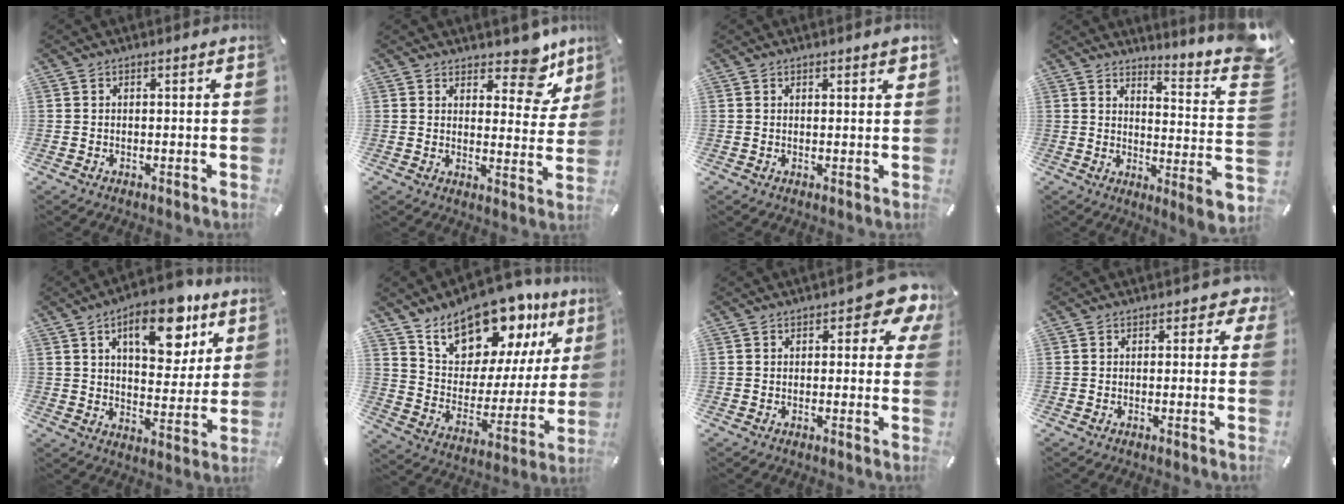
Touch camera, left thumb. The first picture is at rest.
{"total": 10.3, "force": [7.7, 5.0, 4.6], "torque": [-0.036, -0.062, 0.131]}
{"total": 1.2, "force": [0.9, 0.3, 0.7], "torque": [-0.006, -0.004, 0.014]}
{"total": 9.3, "force": [3.1, -1.4, 8.6], "torque": [-0.124, -0.077, 0.036]}
{"total": 16.5, "force": [9.3, 8.1, 11.0], "torque": [-0.137, -0.043, 0.151]}
{"total": 17.0, "force": [14.5, 7.7, 4.6], "torque": [-0.082, -0.132, 0.257]}
{"total": 7.1, "force": [3.4, 3.4, 5.2], "torque": [-0.061, -0.013, 0.052]}
{"total": 2.4, "force": [0.7, 1.8, 1.5], "torque": [-0.015, 0.004, 0.007]}